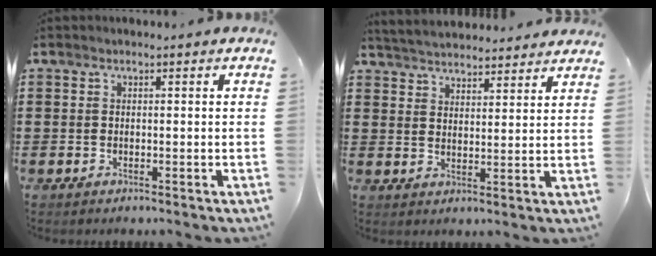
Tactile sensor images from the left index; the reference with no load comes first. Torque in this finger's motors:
{"motor_torque": [1.37, -0.77, 0.57, 0.05]}